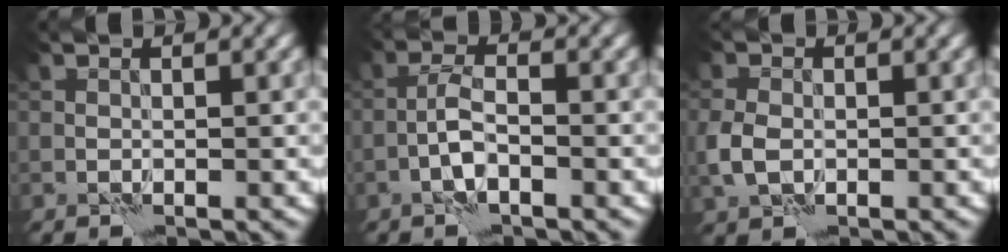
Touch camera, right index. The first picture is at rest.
{"total": 2.4, "force": [-1.2, 0.6, 2.0], "torque": [-0.043, 0.007, -0.031]}
{"total": 3.3, "force": [-0.7, 2.3, 2.2], "torque": [-0.057, -0.003, -0.021]}